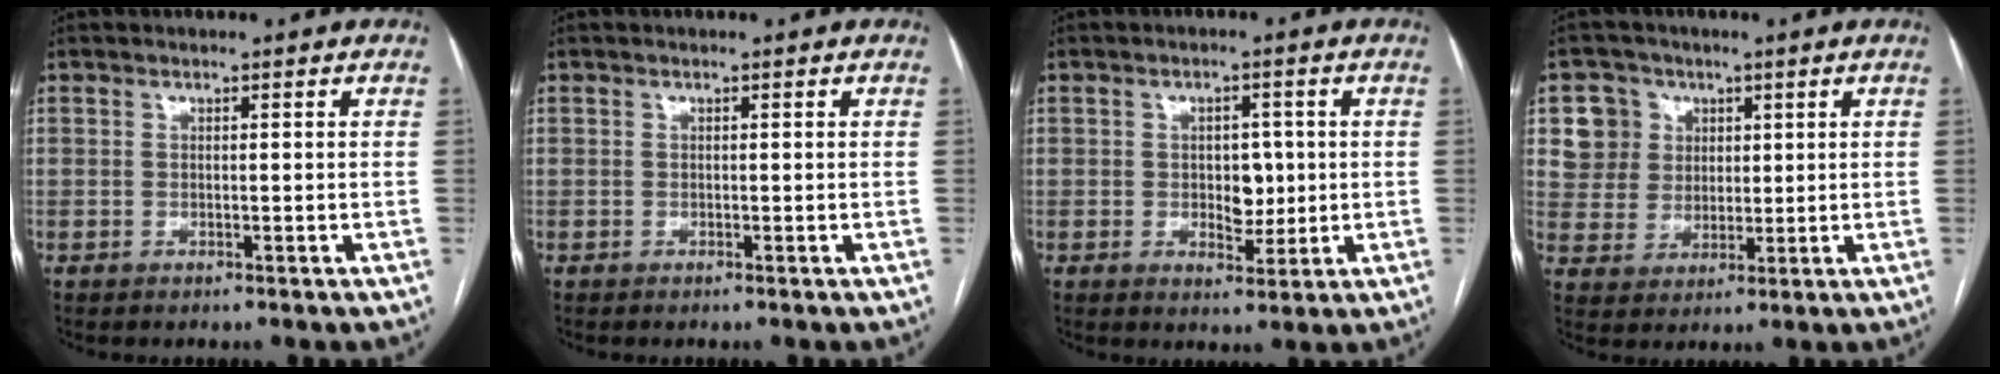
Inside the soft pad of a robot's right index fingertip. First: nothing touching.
{"total": 0.0}
{"total": 7.9, "force": [-0.7, 4.0, 6.8], "torque": [-0.114, 0.014, -0.006]}
{"total": 7.4, "force": [2.7, 6.9, 0.8], "torque": [-0.017, 0.026, 0.059]}